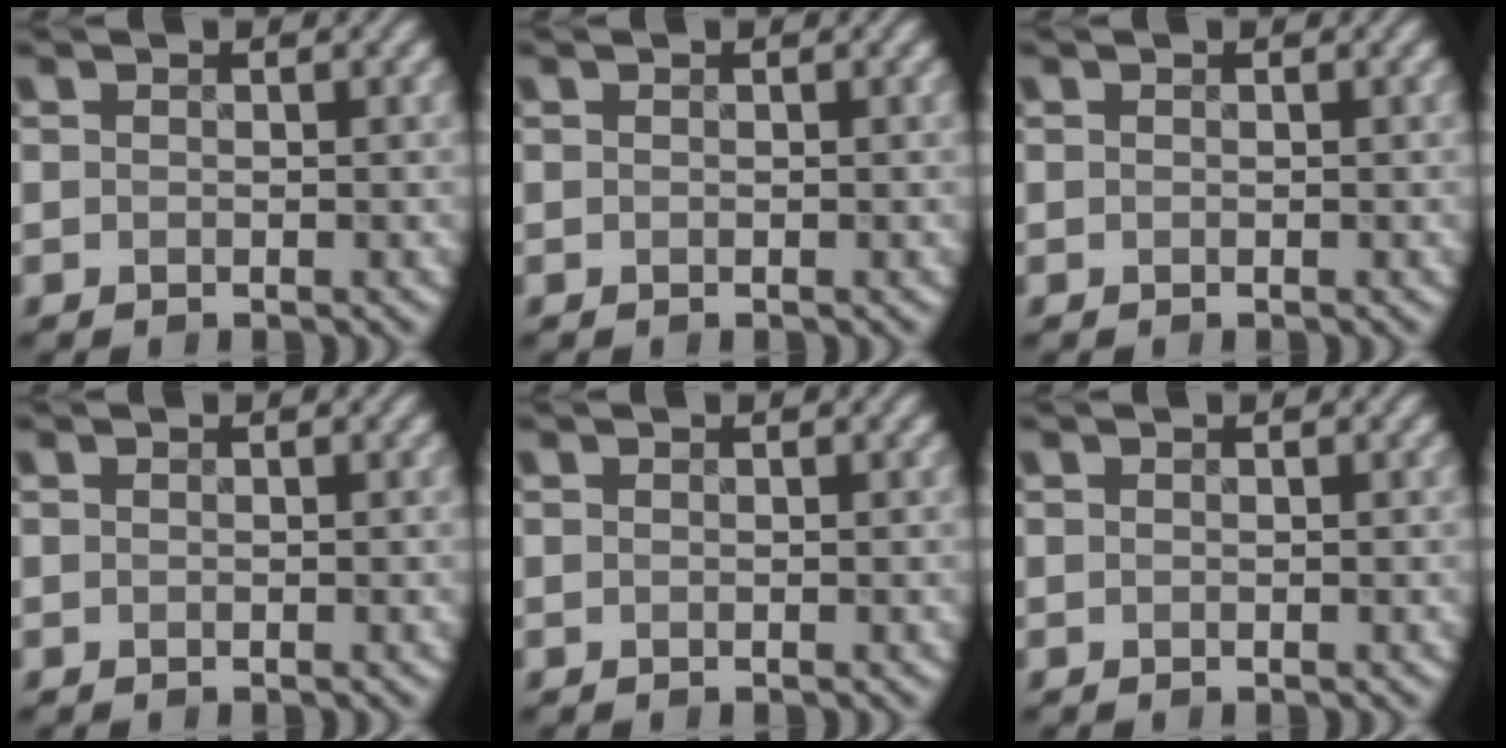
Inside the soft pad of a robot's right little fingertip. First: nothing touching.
{"total": 0.0}
{"total": 0.0}
{"total": 0.0}
{"total": 0.0}
{"total": 0.0}